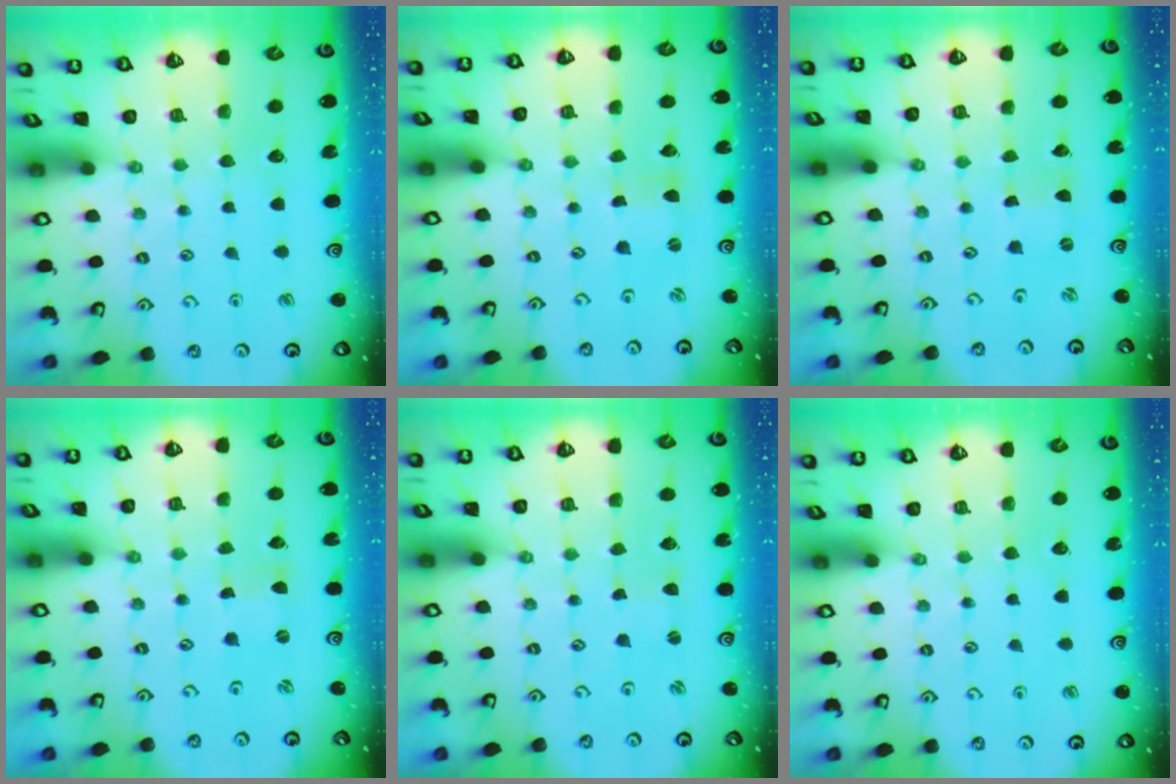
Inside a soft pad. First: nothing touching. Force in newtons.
{"total": 0.0}
{"total": 0.0}
{"total": 0.0}
{"total": 0.9, "press": 0.8, "slide": 0.2}
{"total": 0.0}